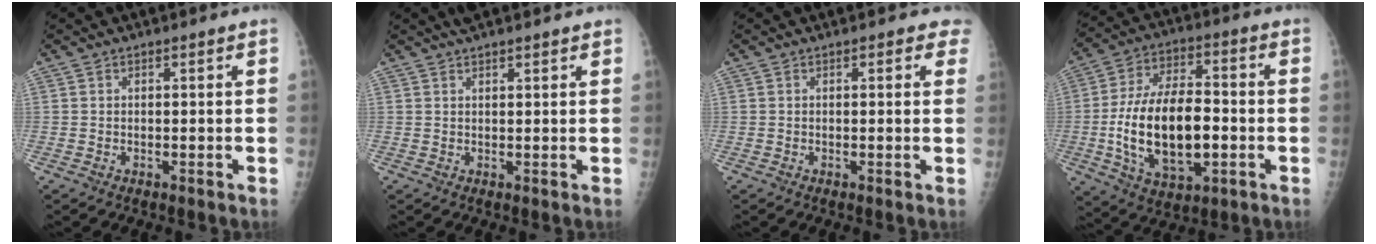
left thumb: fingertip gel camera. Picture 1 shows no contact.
{"total": 4.6, "force": [3.8, 1.1, 2.5], "torque": [-0.023, 0.010, 0.058]}
{"total": 2.8, "force": [1.8, 1.4, 1.6], "torque": [0.006, -0.001, 0.011]}
{"total": 19.1, "force": [-2.8, 9.8, 16.2], "torque": [-0.285, 0.014, -0.041]}